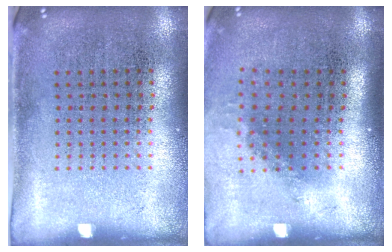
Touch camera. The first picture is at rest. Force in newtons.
{"total": 1.2, "press": 0.9, "slide": 0.9}